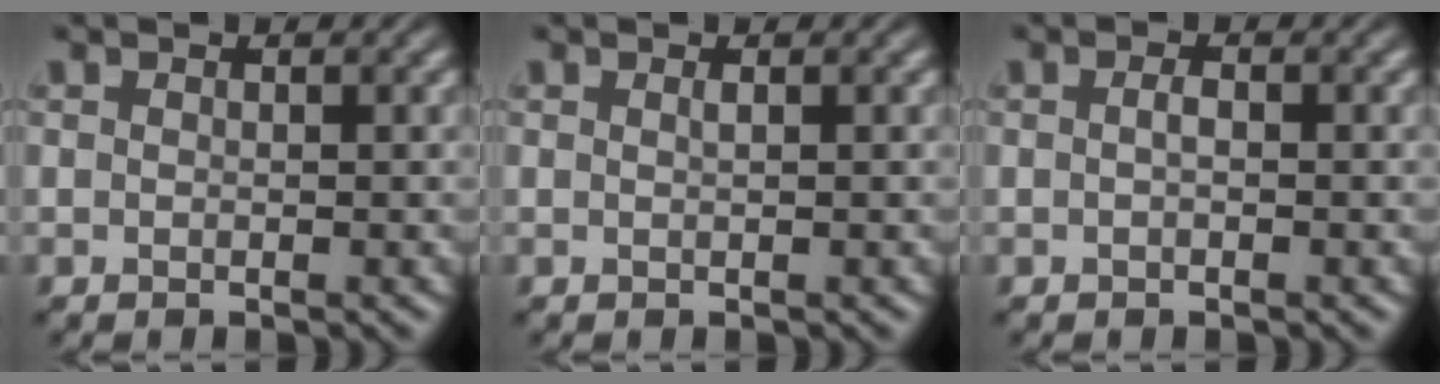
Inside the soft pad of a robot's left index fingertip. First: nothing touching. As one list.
[{"total": 0.5, "force": [0.2, 0.2, 0.5], "torque": [-0.006, 0.003, 0.002]}, {"total": 0.8, "force": [-0.1, 0.3, 0.8], "torque": [-0.017, 0.000, -0.002]}]